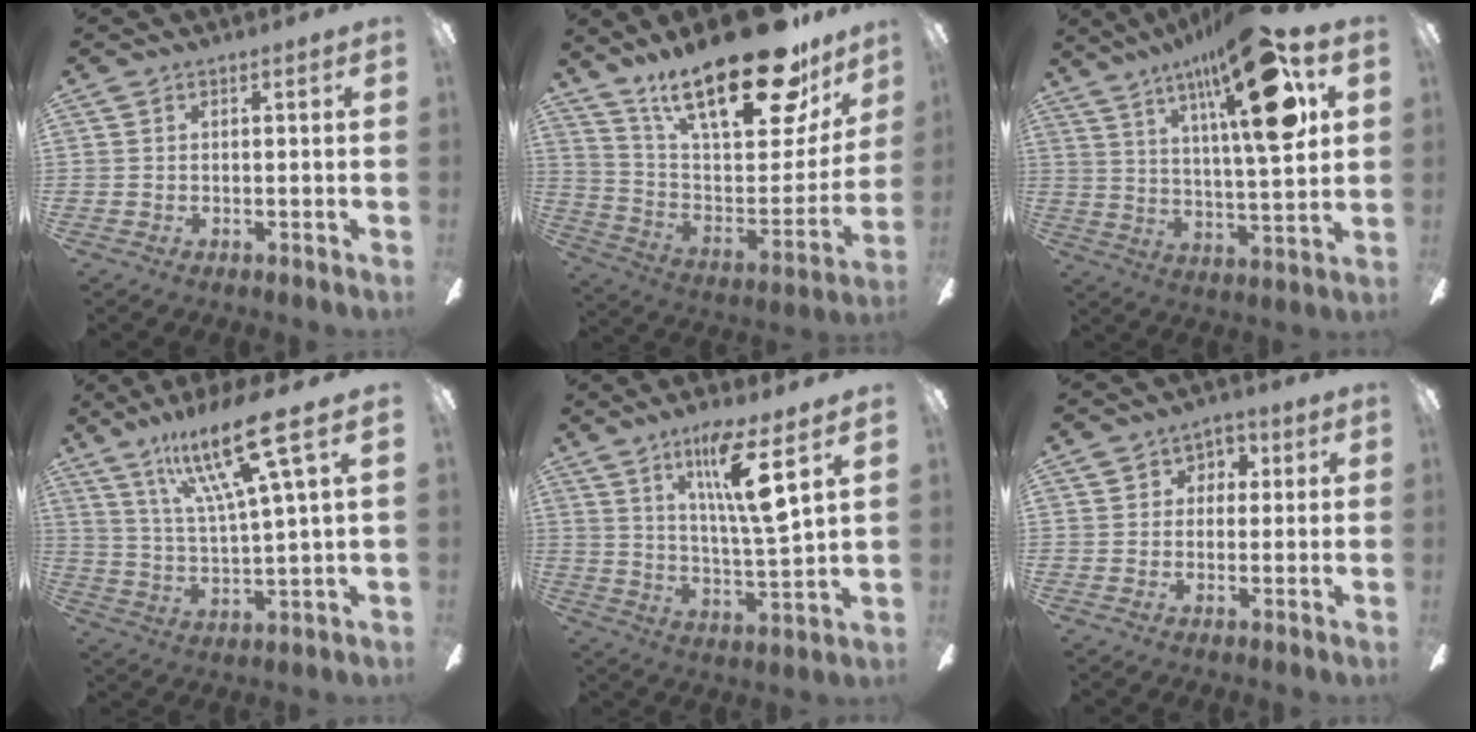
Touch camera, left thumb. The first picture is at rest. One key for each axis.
{"total": 28.0, "fx": 18.9, "fy": 8.9, "fz": 18.6, "tx": -0.292, "ty": -0.122, "tz": 0.313}
{"total": 21.5, "fx": 11.0, "fy": 5.1, "fz": 17.8, "tx": -0.286, "ty": -0.041, "tz": 0.160}
{"total": 18.7, "fx": 10.8, "fy": 3.2, "fz": 14.9, "tx": -0.280, "ty": -0.045, "tz": 0.164}
{"total": 14.0, "fx": 7.6, "fy": 1.6, "fz": 11.7, "tx": -0.206, "ty": -0.029, "tz": 0.117}
{"total": 3.5, "fx": -0.2, "fy": 3.3, "fz": 1.3, "tx": -0.013, "ty": 0.014, "tz": -0.007}